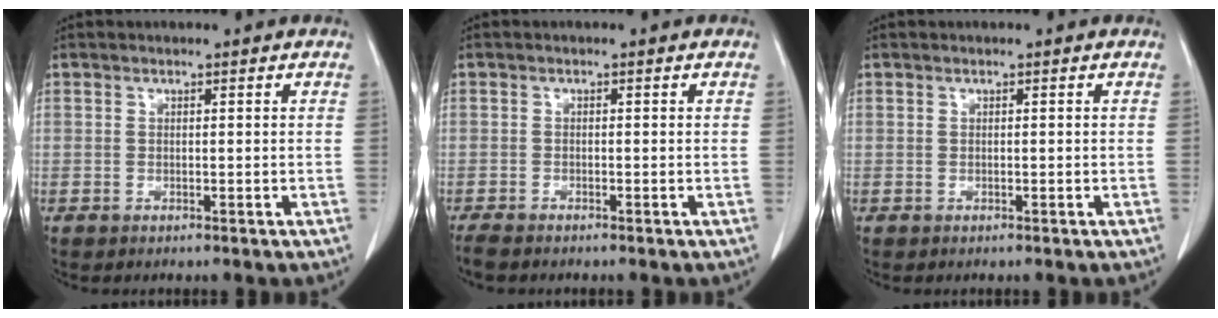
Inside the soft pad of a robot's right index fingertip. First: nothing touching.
{"total": 3.2, "force": [-2.4, 1.2, 1.7], "torque": [-0.038, -0.007, -0.039]}
{"total": 0.0}